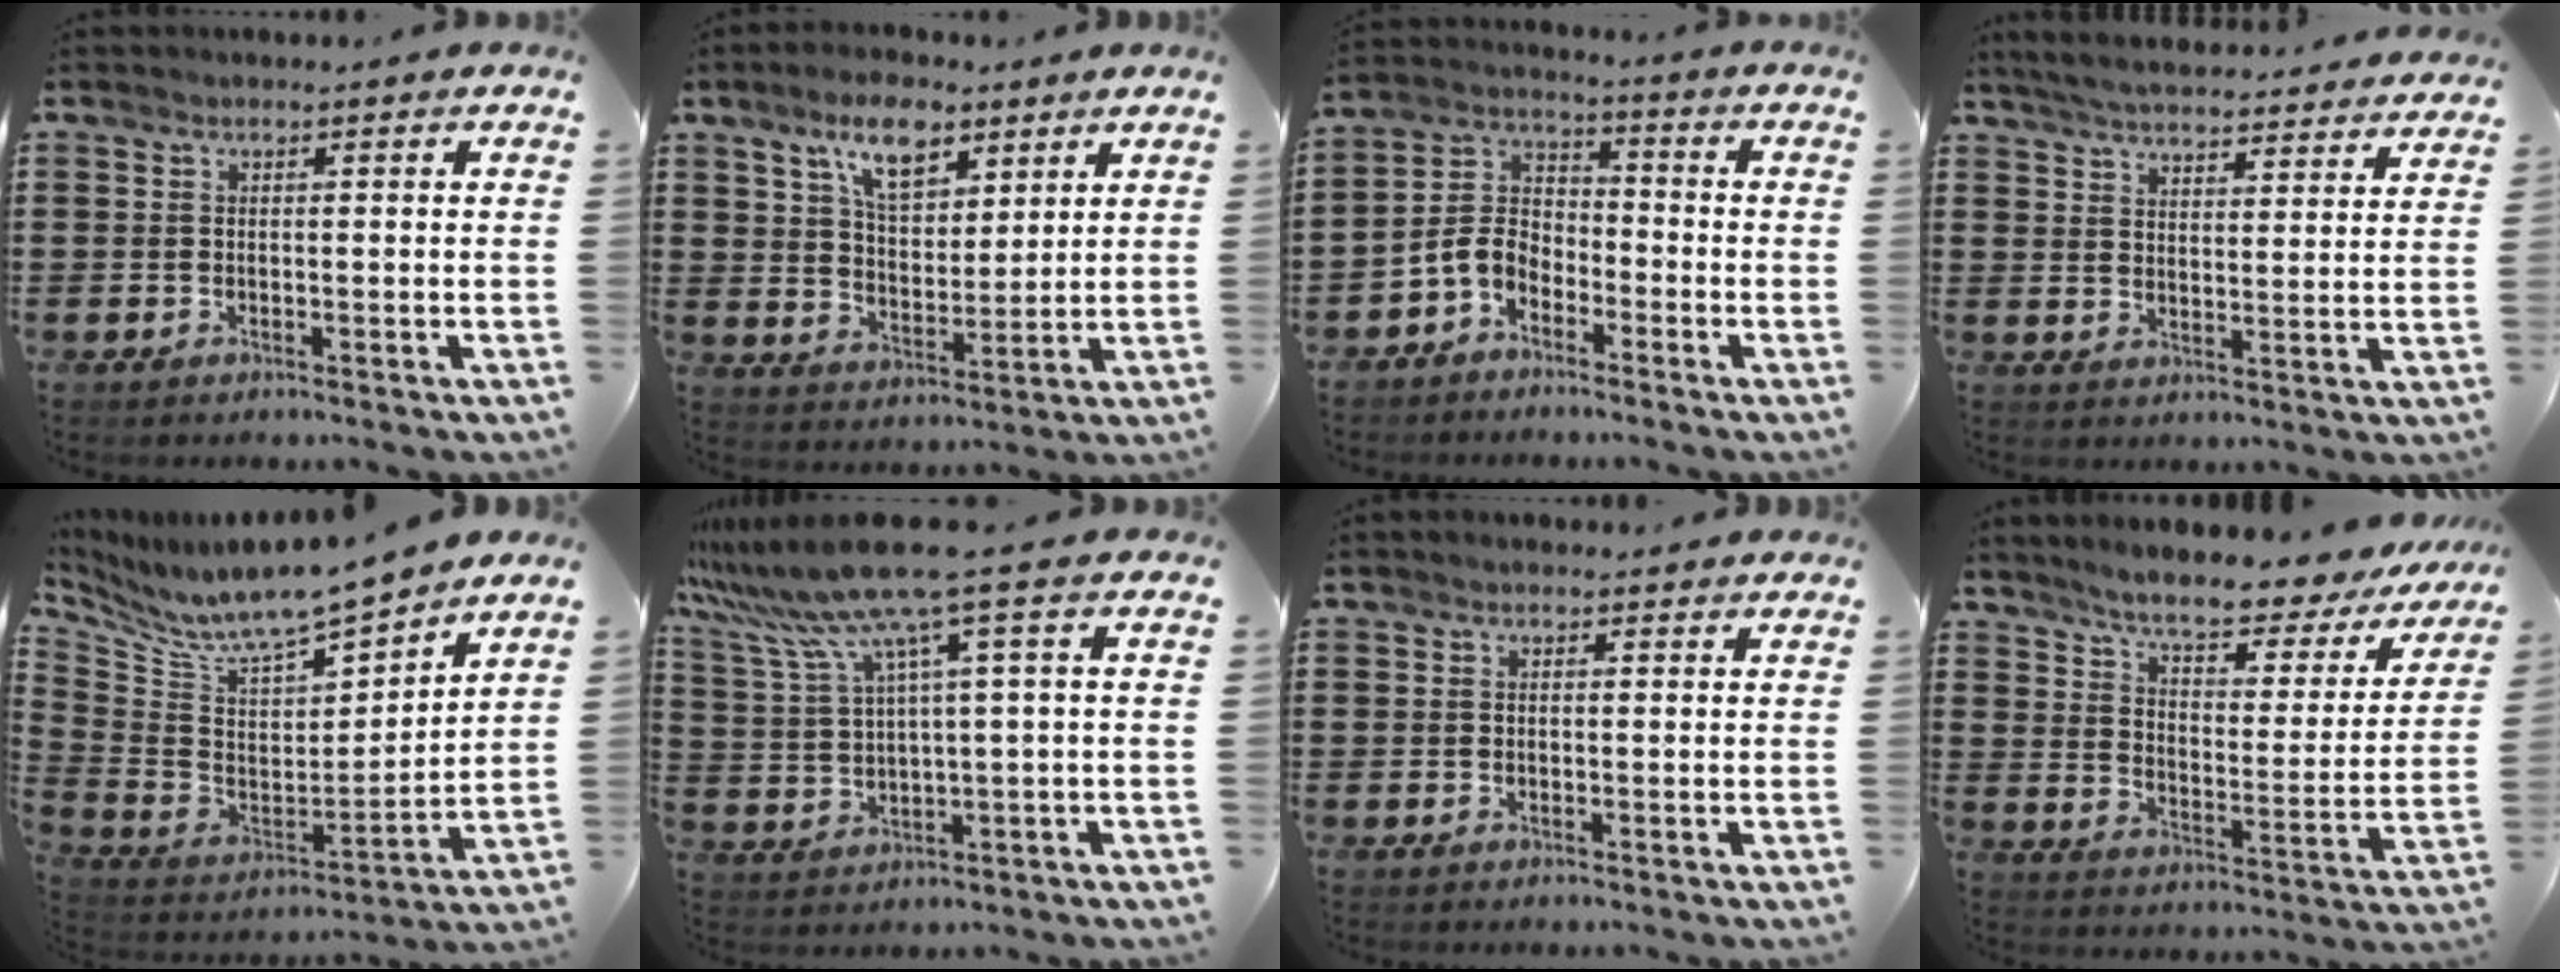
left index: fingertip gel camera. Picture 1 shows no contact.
{"total": 8.9, "force": [5.9, 3.7, 5.5], "torque": [-0.102, -0.006, 0.103]}
{"total": 5.1, "force": [-3.4, 3.0, 2.4], "torque": [-0.076, -0.001, -0.078]}
{"total": 5.2, "force": [5.1, -0.3, 0.9], "torque": [-0.041, -0.033, 0.088]}
{"total": 8.5, "force": [7.9, 0.4, 3.0], "torque": [-0.098, -0.068, 0.134]}
{"total": 10.1, "force": [6.4, -0.2, 7.9], "torque": [-0.196, -0.034, 0.101]}
{"total": 0.7, "force": [0.6, 0.0, 0.2], "torque": [-0.006, -0.001, 0.013]}
{"total": 7.2, "force": [6.3, 0.7, 3.4], "torque": [-0.085, -0.040, 0.102]}